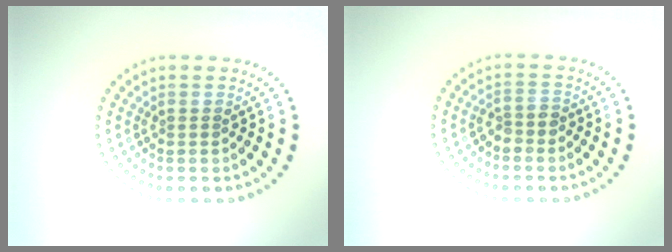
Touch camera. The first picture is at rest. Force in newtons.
{"total": 1.6, "press": 1.3, "slide": 0.9}